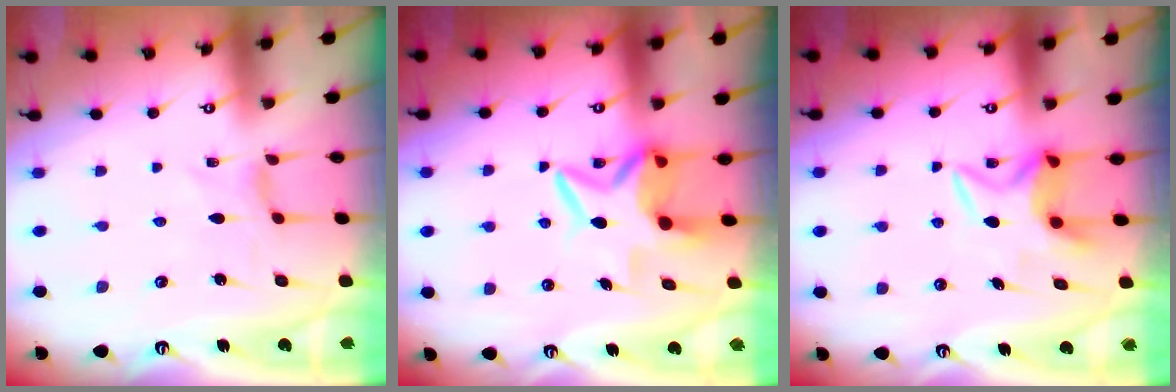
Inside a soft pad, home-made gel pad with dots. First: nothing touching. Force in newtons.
{"total": 8.7, "press": 8.6, "slide": 0.9}
{"total": 5.5, "press": 5.5, "slide": 0.3}